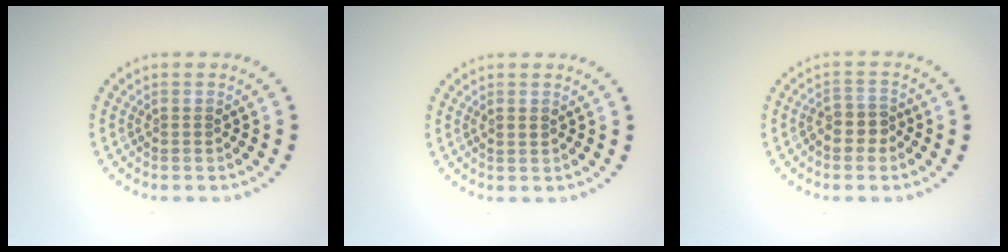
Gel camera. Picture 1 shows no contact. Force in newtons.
{"total": 0.9, "press": 0.9, "slide": 0.2}
{"total": 2.5, "press": 2.2, "slide": 1.1}